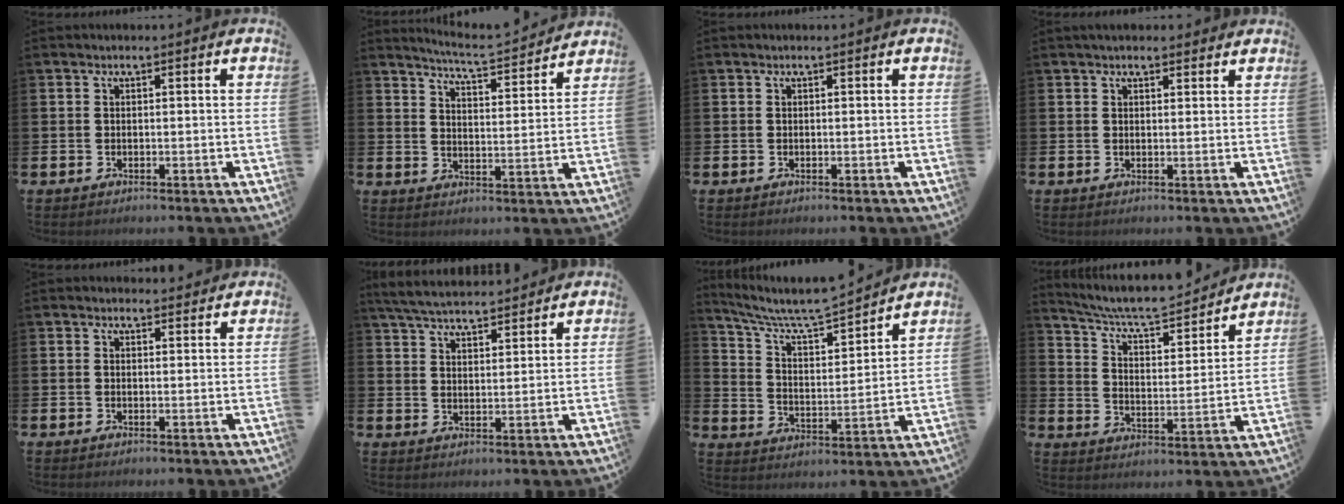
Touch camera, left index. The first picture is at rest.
{"total": 5.3, "force": [5.2, -0.2, 0.7], "torque": [-0.030, -0.043, 0.088]}
{"total": 0.0}
{"total": 2.0, "force": [1.9, 0.6, 0.3], "torque": [0.000, -0.006, 0.033]}
{"total": 1.3, "force": [1.3, 0.4, 0.0], "torque": [0.007, -0.002, 0.022]}
{"total": 5.4, "force": [5.2, 0.8, 0.8], "torque": [-0.040, -0.024, 0.096]}
{"total": 8.0, "force": [7.4, 1.2, 2.6], "torque": [-0.088, -0.054, 0.127]}
{"total": 7.8, "force": [7.2, 1.6, 2.7], "torque": [-0.088, -0.049, 0.122]}